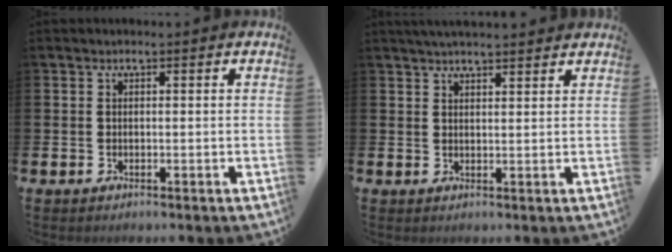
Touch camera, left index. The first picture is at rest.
{"total": 2.9, "force": [2.8, 0.2, 0.6], "torque": [-0.013, -0.009, 0.051]}